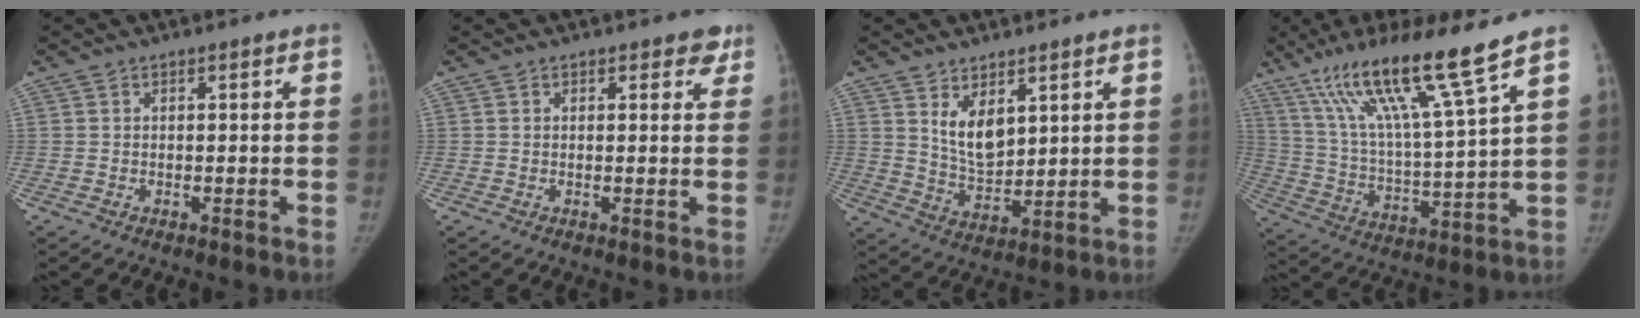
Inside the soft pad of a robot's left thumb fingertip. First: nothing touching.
{"total": 2.5, "force": [1.7, 1.4, 1.0], "torque": [0.022, -0.006, 0.015]}
{"total": 7.6, "force": [3.5, 4.1, 5.4], "torque": [-0.071, -0.034, 0.077]}
{"total": 17.8, "force": [12.3, -0.3, 12.9], "torque": [-0.215, -0.059, 0.225]}